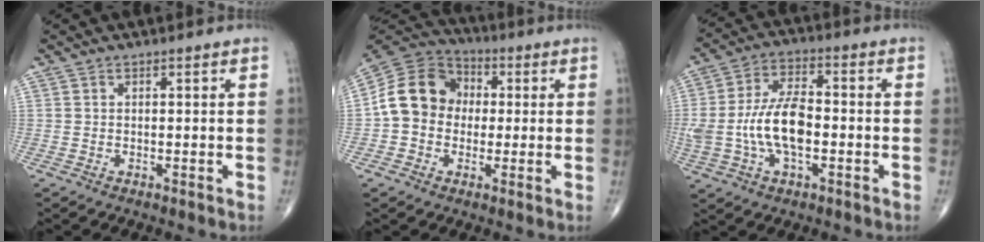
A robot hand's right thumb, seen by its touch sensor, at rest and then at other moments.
{"total": 12.7, "force": [0.2, 10.7, 6.8], "torque": [-0.103, 0.033, -0.009]}
{"total": 13.1, "force": [-1.7, 6.6, 11.2], "torque": [-0.228, 0.024, -0.032]}